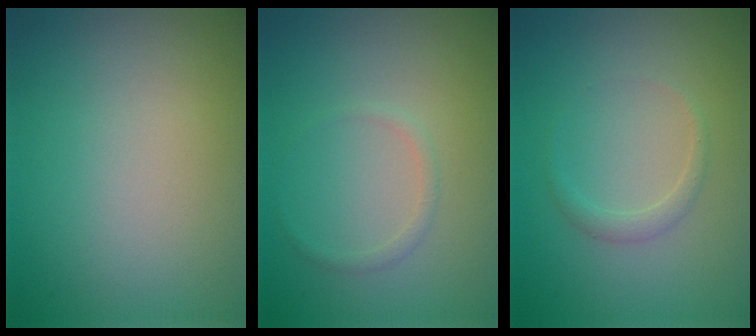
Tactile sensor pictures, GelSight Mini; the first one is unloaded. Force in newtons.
{"total": 0.8, "press": 0.8, "slide": 0.0}
{"total": 1.1, "press": 1.1, "slide": 0.1}